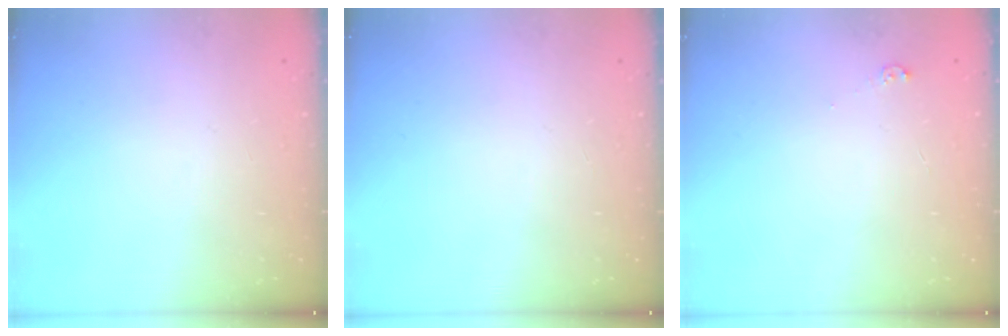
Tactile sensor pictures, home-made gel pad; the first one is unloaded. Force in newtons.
{"total": 0.0}
{"total": 3.0, "press": 3.0, "slide": 0.4}